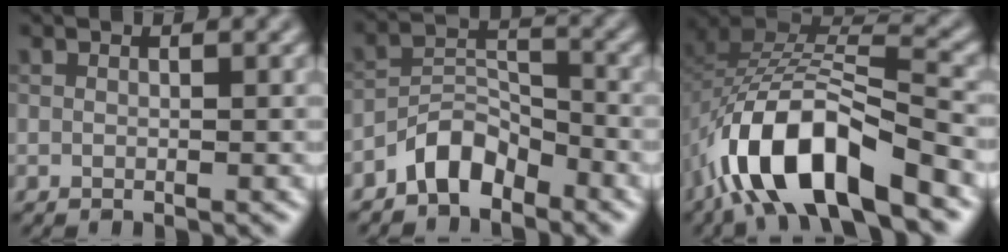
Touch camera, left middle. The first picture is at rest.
{"total": 4.1, "force": [-3.2, 1.9, 1.7], "torque": [-0.025, 0.015, -0.067]}
{"total": 10.7, "force": [-5.9, 4.1, 7.9], "torque": [-0.145, 0.008, -0.110]}